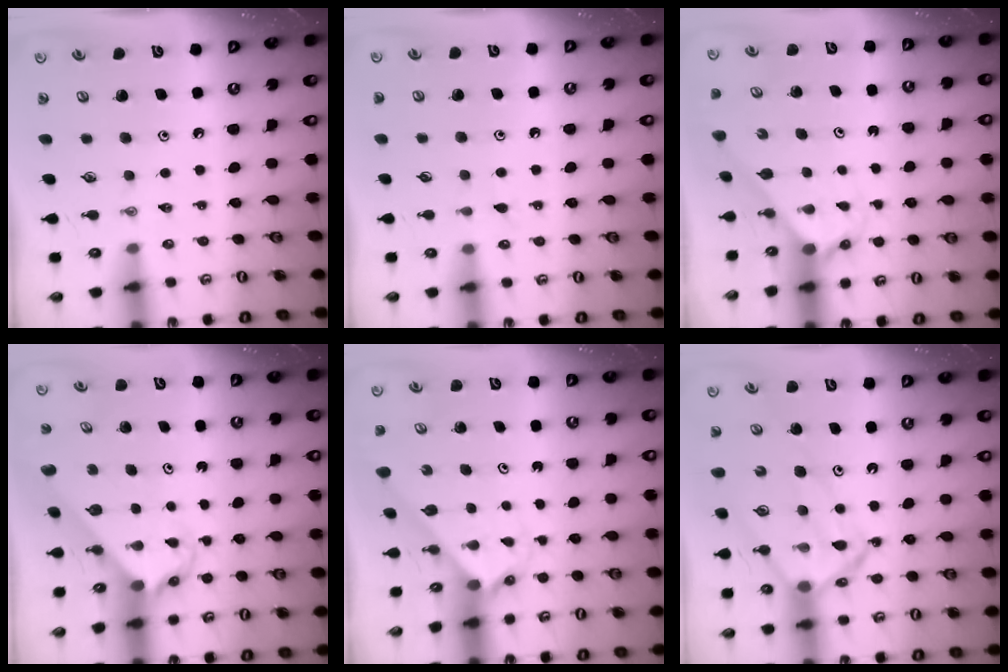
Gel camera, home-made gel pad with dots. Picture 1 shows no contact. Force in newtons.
{"total": 6.1, "press": 6.0, "slide": 0.7}
{"total": 2.5, "press": 2.5, "slide": 0.2}
{"total": 2.7, "press": 2.7, "slide": 0.3}
{"total": 2.3, "press": 2.3, "slide": 0.2}
{"total": 11.4, "press": 11.4, "slide": 1.2}